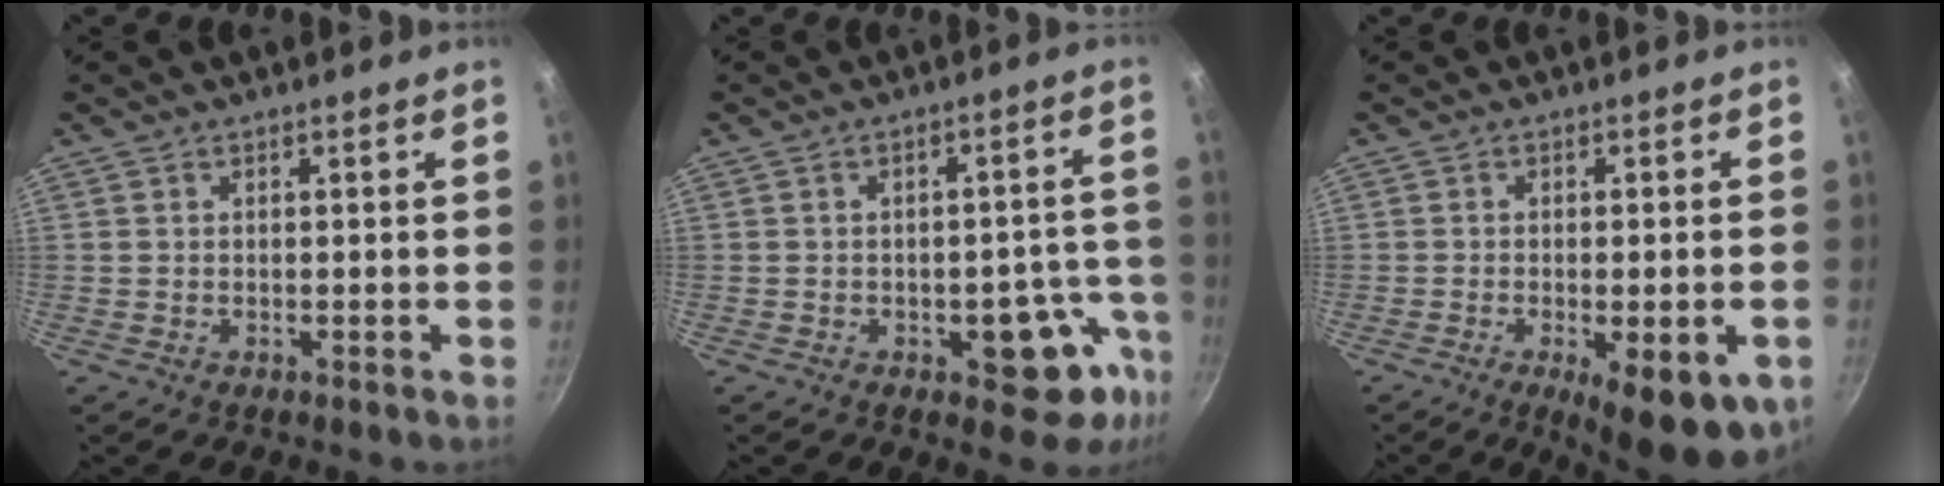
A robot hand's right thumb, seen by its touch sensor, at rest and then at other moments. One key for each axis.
{"total": 11.1, "fx": -4.8, "fy": 5.9, "fz": 8.1, "tx": -0.024, "ty": 0.033, "tz": -0.054}
{"total": 12.1, "fx": -4.8, "fy": 3.9, "fz": 10.4, "tx": -0.117, "ty": 0.004, "tz": -0.058}